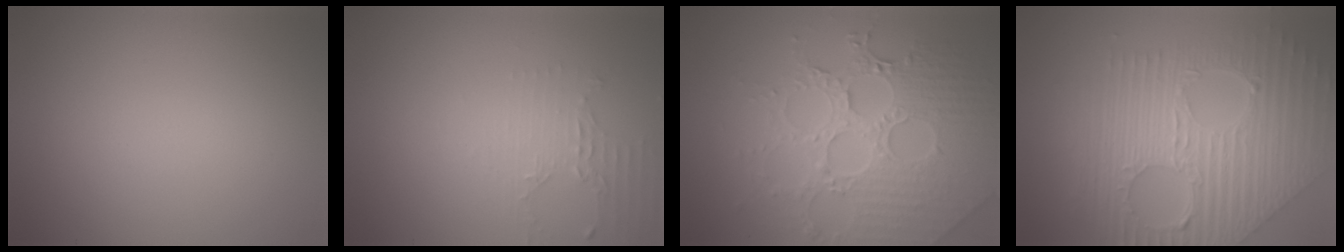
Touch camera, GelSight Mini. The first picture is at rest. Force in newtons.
{"total": 2.0, "press": 1.5, "slide": 1.3}
{"total": 7.7, "press": 5.7, "slide": 5.2}
{"total": 10.0, "press": 6.9, "slide": 7.2}